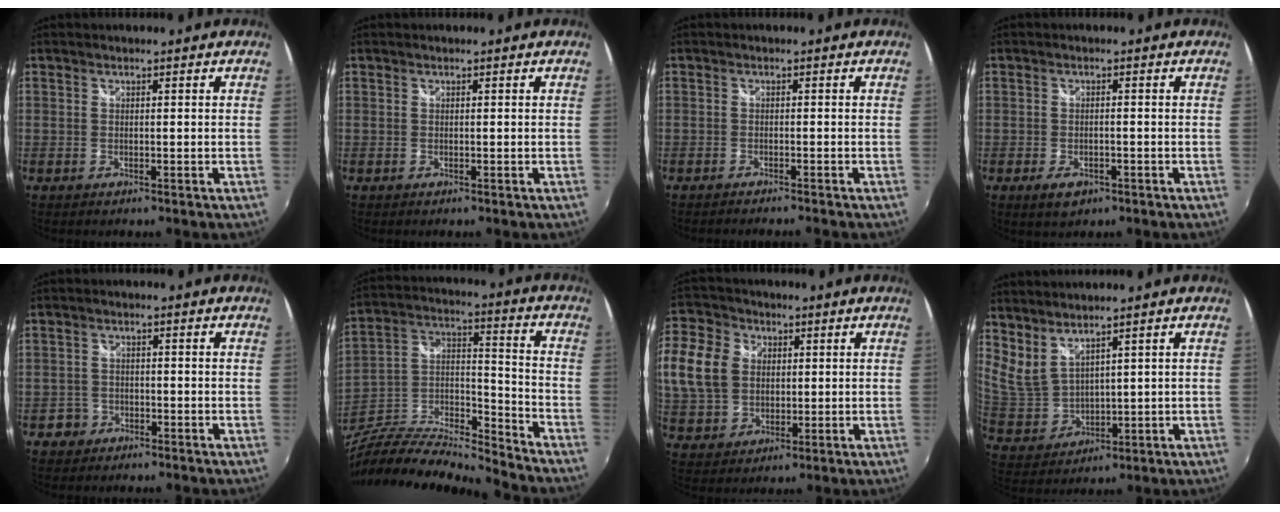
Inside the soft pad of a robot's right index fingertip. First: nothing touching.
{"total": 0.0}
{"total": 3.2, "force": [-3.0, 0.1, 1.1], "torque": [-0.028, -0.013, -0.051]}
{"total": 3.9, "force": [-1.9, 2.1, 2.7], "torque": [-0.058, -0.010, -0.029]}
{"total": 2.6, "force": [-1.7, 2.0, -0.1], "torque": [-0.005, 0.007, -0.031]}
{"total": 18.6, "force": [-16.3, 2.8, 8.6], "torque": [-0.178, -0.003, -0.300]}
{"total": 27.9, "force": [6.6, 22.8, 14.7], "torque": [-0.434, 0.081, 0.133]}
{"total": 8.4, "force": [6.6, 3.0, 4.3], "torque": [-0.085, -0.015, 0.149]}